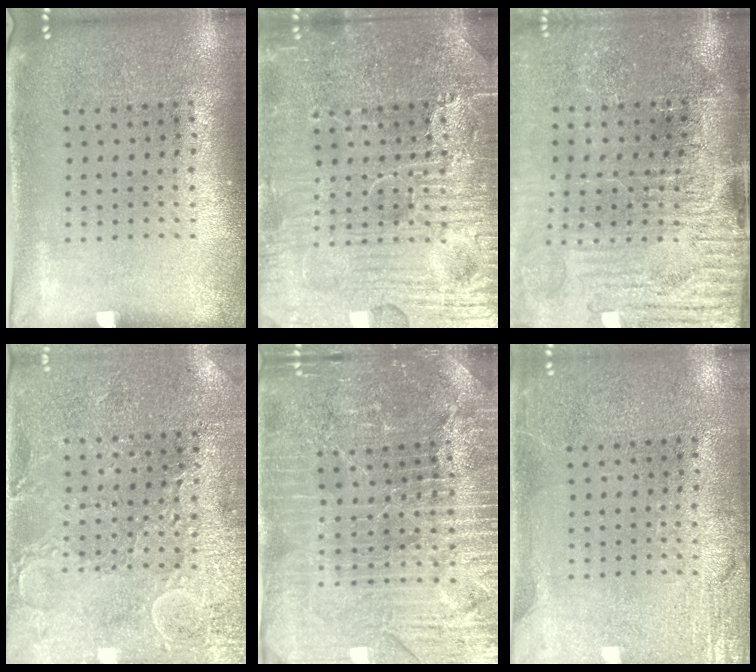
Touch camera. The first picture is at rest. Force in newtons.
{"total": 7.8, "press": 7.8, "slide": 0.8}
{"total": 4.7, "press": 4.0, "slide": 2.5}
{"total": 2.9, "press": 2.8, "slide": 0.4}
{"total": 4.8, "press": 4.5, "slide": 1.7}
{"total": 3.0, "press": 3.0, "slide": 0.4}